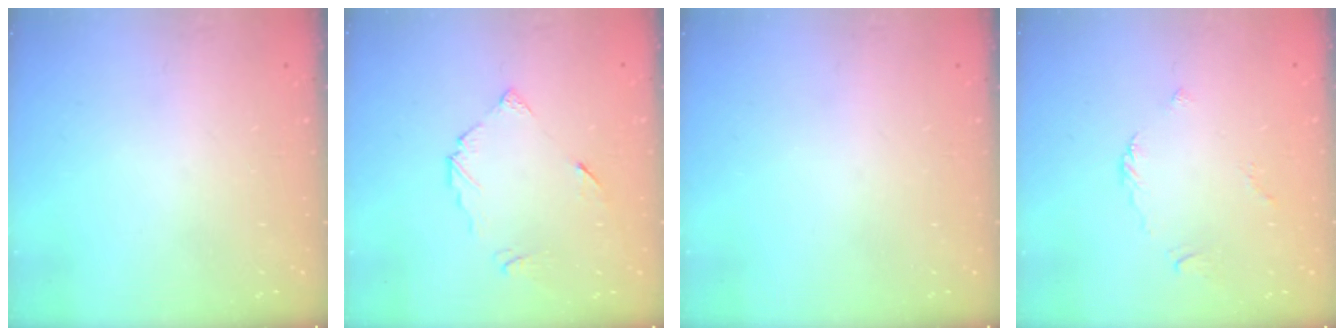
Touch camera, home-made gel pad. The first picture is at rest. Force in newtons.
{"total": 5.4, "press": 5.4, "slide": 0.5}
{"total": 0.0}
{"total": 2.7, "press": 2.7, "slide": 0.5}